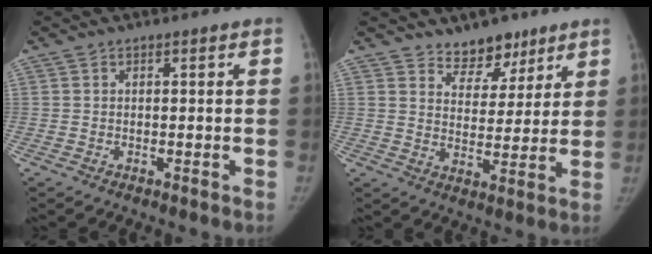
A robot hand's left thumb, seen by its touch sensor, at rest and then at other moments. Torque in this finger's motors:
{"motor_torque": [-0.42, -0.06, -0.19, 0.35, -0.02]}